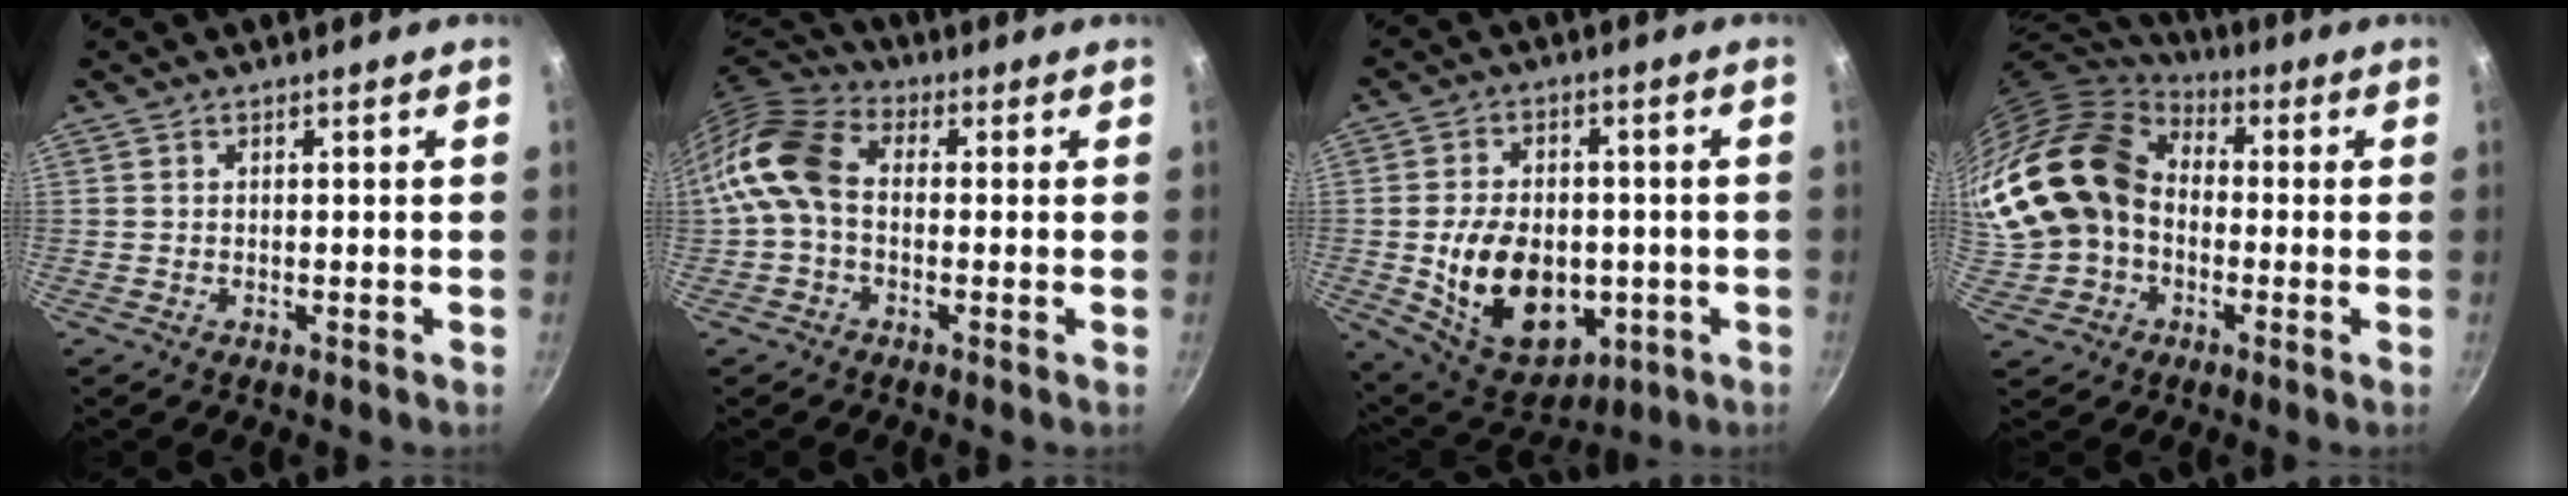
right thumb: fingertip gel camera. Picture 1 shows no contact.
{"total": 11.7, "force": [-0.9, 8.3, 8.2], "torque": [-0.149, 0.035, -0.039]}
{"total": 17.9, "force": [-2.8, 12.3, 12.7], "torque": [-0.182, 0.004, -0.023]}
{"total": 22.8, "force": [0.1, 18.2, 13.8], "torque": [-0.288, 0.053, 0.006]}